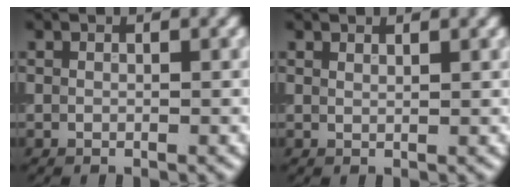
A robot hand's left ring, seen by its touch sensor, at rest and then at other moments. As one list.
[{"total": 1.0, "force": [0.8, 0.3, 0.4], "torque": [0.002, -0.001, 0.009]}]